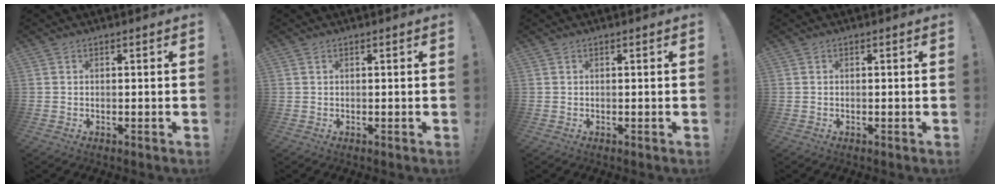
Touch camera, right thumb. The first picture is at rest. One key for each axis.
{"total": 0.0}
{"total": 0.0}
{"total": 0.0}